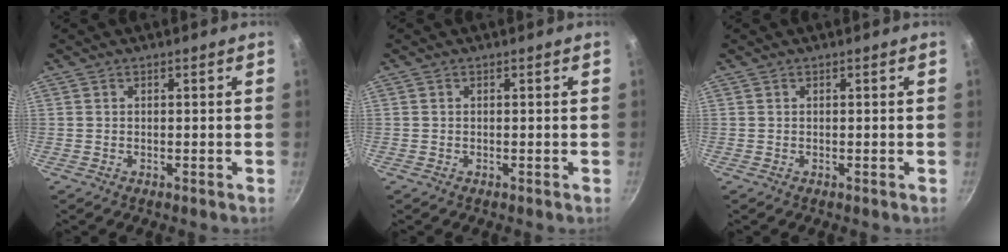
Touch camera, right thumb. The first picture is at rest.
{"total": 0.0}
{"total": 0.0}